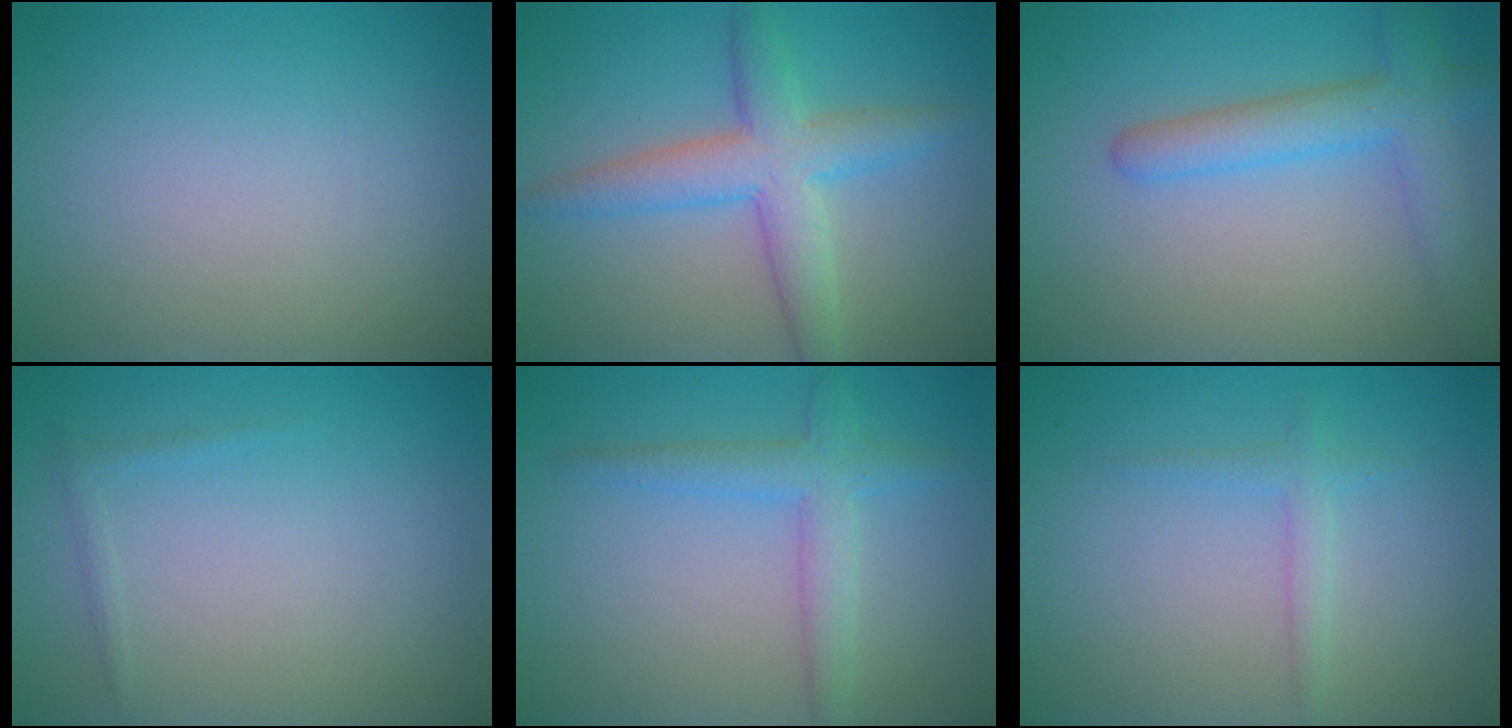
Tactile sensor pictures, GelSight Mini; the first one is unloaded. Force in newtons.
{"total": 5.2, "press": 5.2, "slide": 0.2}
{"total": 4.2, "press": 4.2, "slide": 0.2}
{"total": 0.7, "press": 0.7, "slide": 0.0}
{"total": 3.2, "press": 3.2, "slide": 0.1}
{"total": 1.4, "press": 1.4, "slide": 0.0}